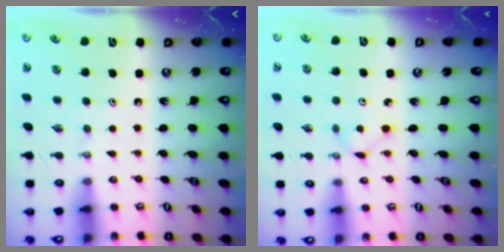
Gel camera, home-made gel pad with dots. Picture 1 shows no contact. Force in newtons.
{"total": 2.0, "press": 2.0, "slide": 0.2}